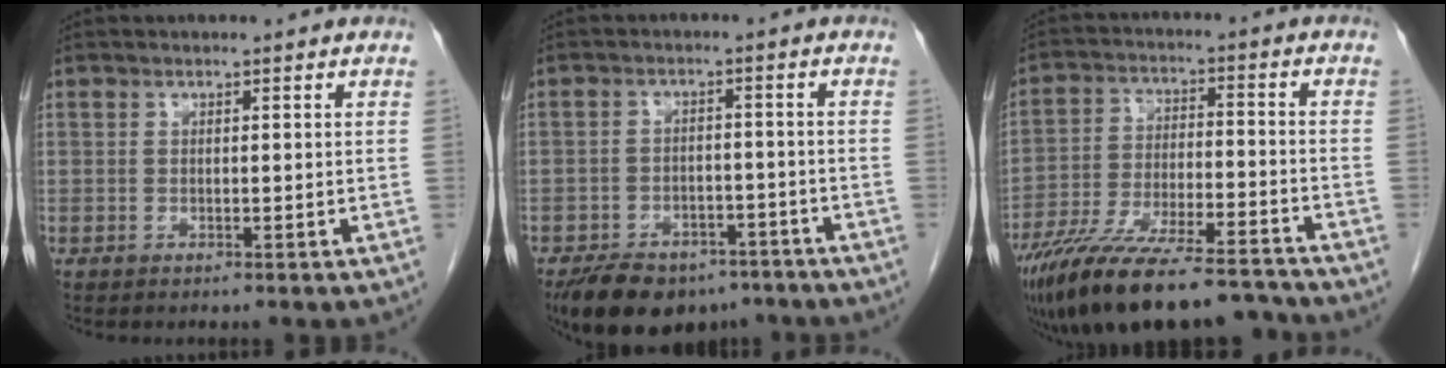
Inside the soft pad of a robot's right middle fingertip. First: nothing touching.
{"total": 12.5, "force": [-9.3, 6.4, 5.4], "torque": [-0.089, -0.001, -0.138]}
{"total": 19.9, "force": [-17.0, 3.4, 9.6], "torque": [-0.164, -0.018, -0.279]}